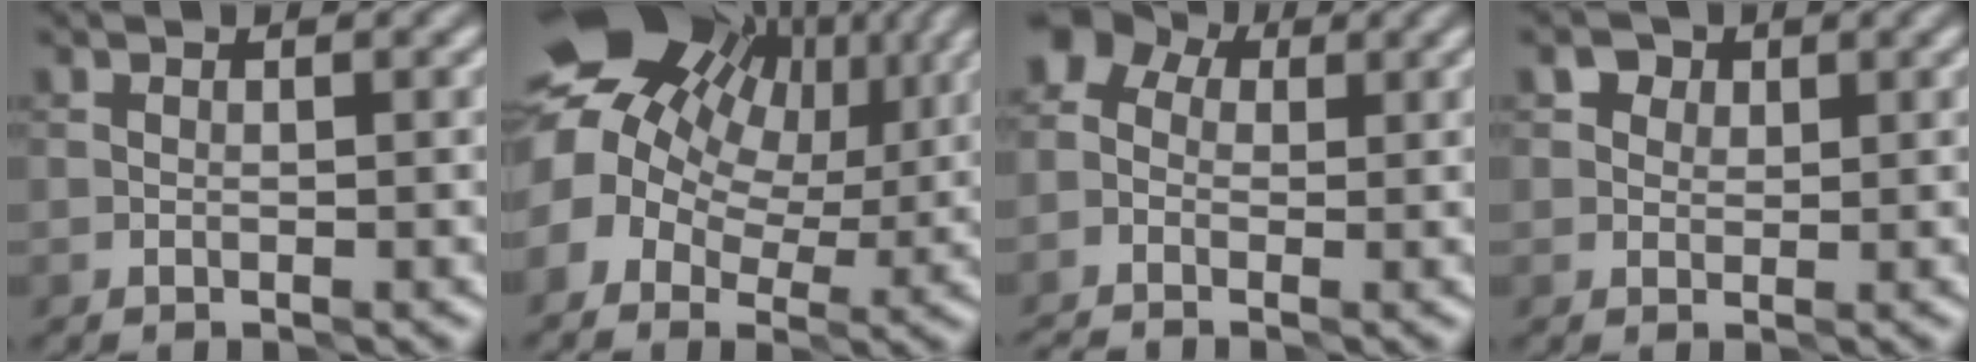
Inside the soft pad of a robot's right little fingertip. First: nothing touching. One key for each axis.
{"total": 14.7, "fx": 4.5, "fy": 10.3, "fz": 9.4, "tx": -0.176, "ty": 0.023, "tz": 0.075}
{"total": 4.0, "fx": -0.8, "fy": 3.3, "fz": 2.1, "tx": -0.040, "ty": 0.011, "tz": -0.019}
{"total": 2.2, "fx": 1.2, "fy": 1.6, "fz": 1.0, "tx": -0.004, "ty": 0.006, "tz": 0.005}